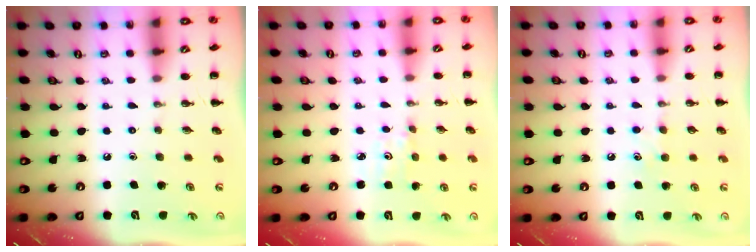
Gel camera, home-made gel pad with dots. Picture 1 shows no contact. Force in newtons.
{"total": 2.7, "press": 2.6, "slide": 0.8}
{"total": 5.6, "press": 5.4, "slide": 1.6}